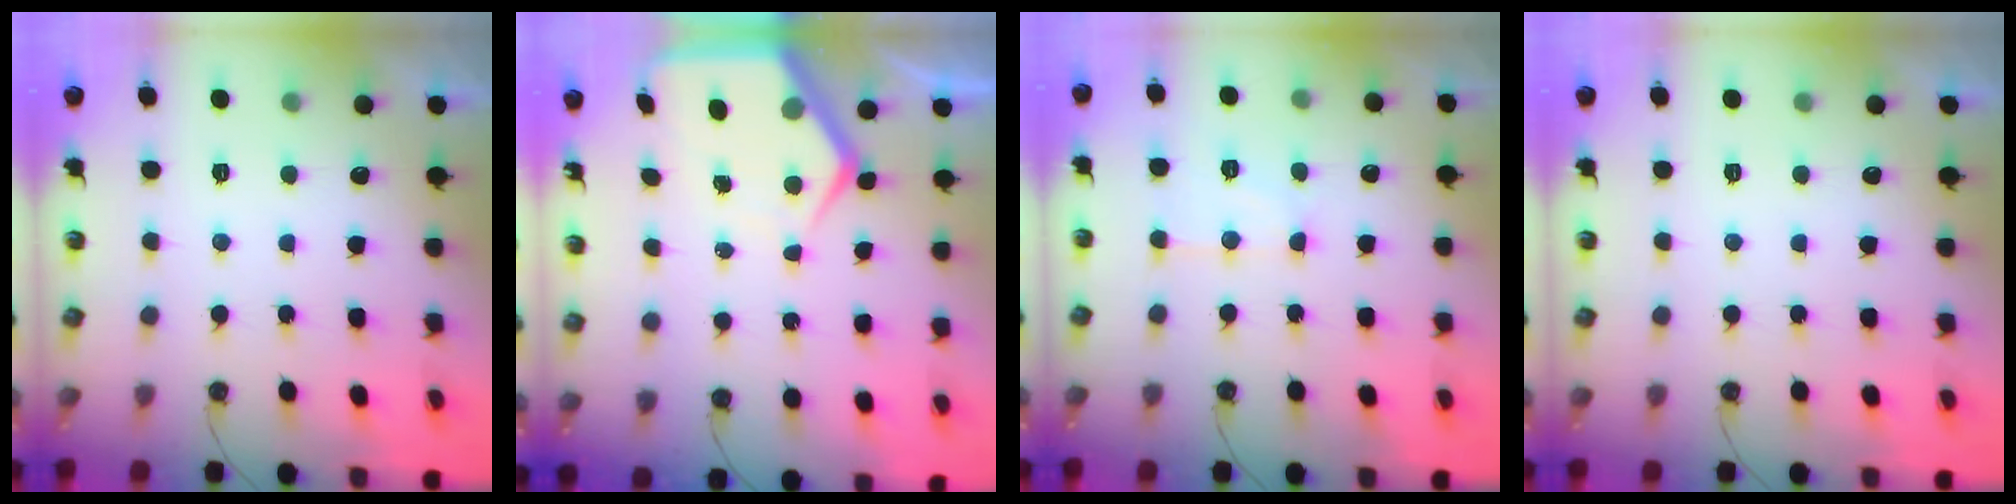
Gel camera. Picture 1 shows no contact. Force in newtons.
{"total": 7.3, "press": 7.2, "slide": 0.7}
{"total": 9.2, "press": 9.2, "slide": 0.8}
{"total": 0.0}